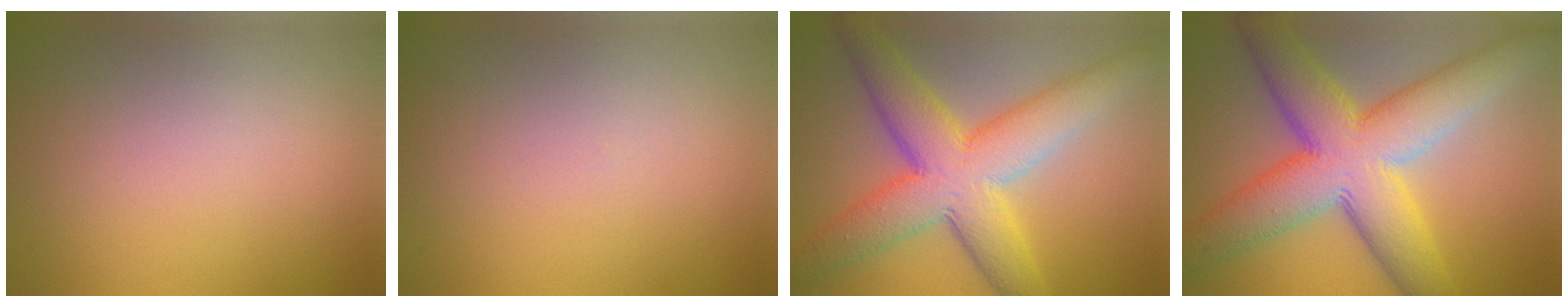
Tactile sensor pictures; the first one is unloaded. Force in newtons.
{"total": 0.0}
{"total": 9.8, "press": 9.8, "slide": 0.2}
{"total": 12.1, "press": 12.1, "slide": 0.7}